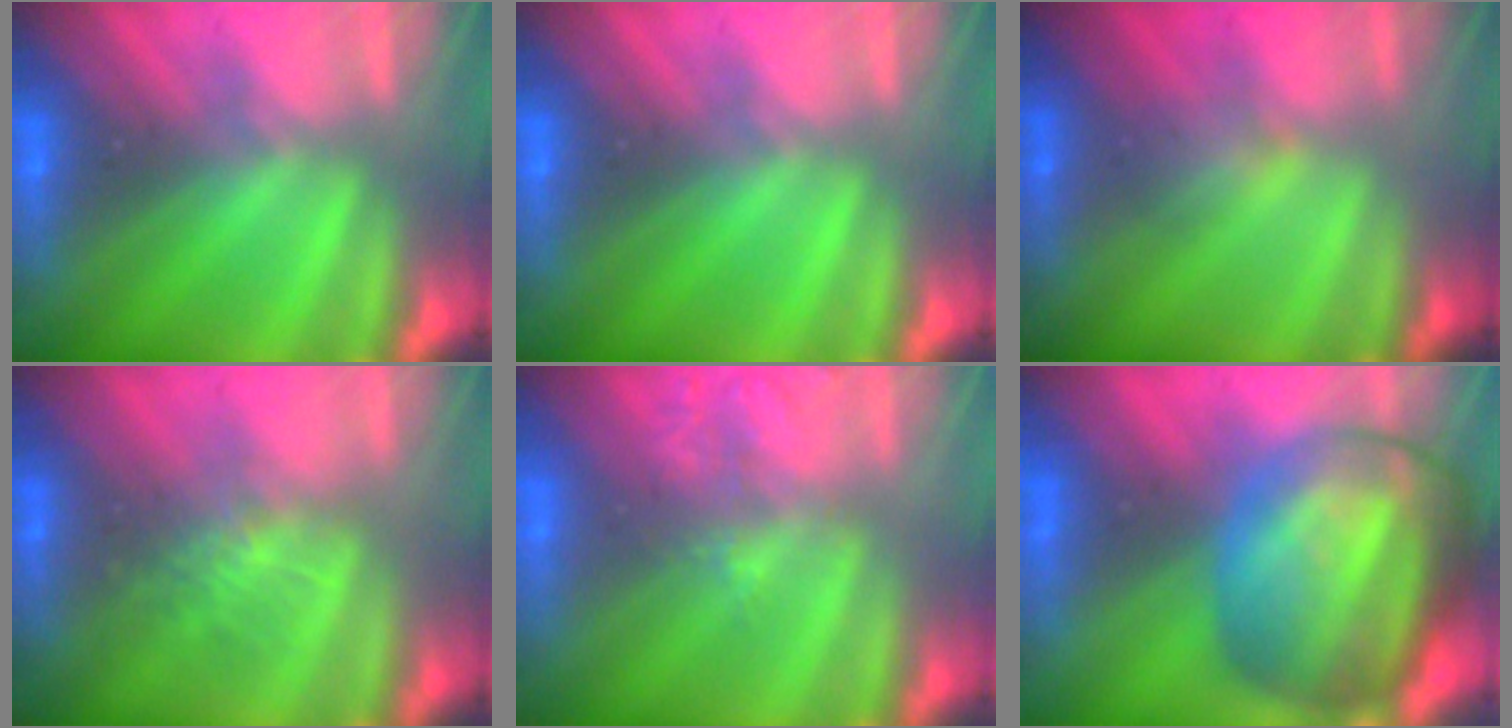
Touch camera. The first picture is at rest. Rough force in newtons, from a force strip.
{"total": 0.0}
{"total": 2.9}
{"total": 2.7}
{"total": 1.6}
{"total": 8.0}